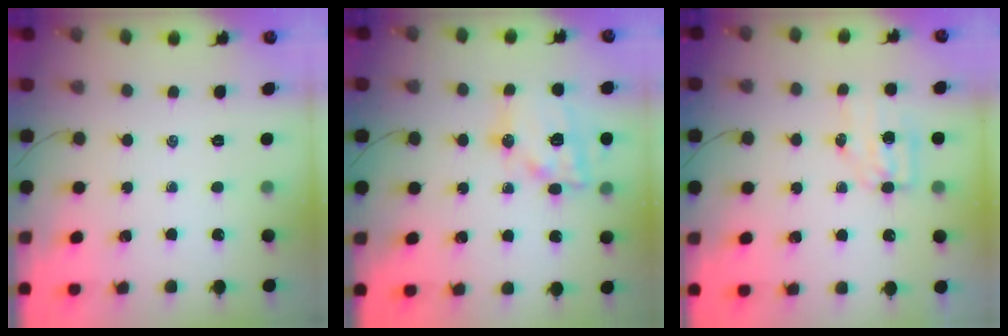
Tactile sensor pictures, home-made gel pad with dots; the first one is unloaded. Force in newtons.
{"total": 16.6, "press": 16.4, "slide": 2.7}
{"total": 5.0, "press": 4.9, "slide": 0.6}